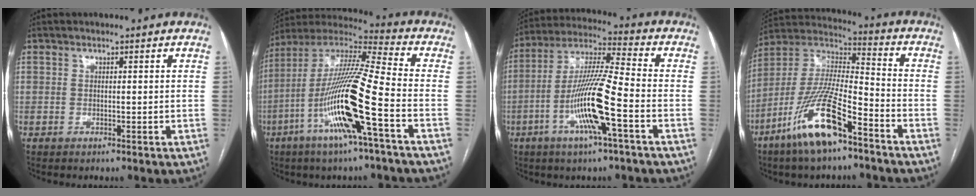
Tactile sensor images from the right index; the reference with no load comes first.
{"total": 18.8, "force": [-6.4, 0.2, 17.6], "torque": [-0.359, -0.010, -0.128]}
{"total": 14.0, "force": [-4.7, 0.5, 13.2], "torque": [-0.262, 0.001, -0.093]}
{"total": 16.0, "force": [-9.5, 3.3, 12.5], "torque": [-0.260, -0.014, -0.177]}